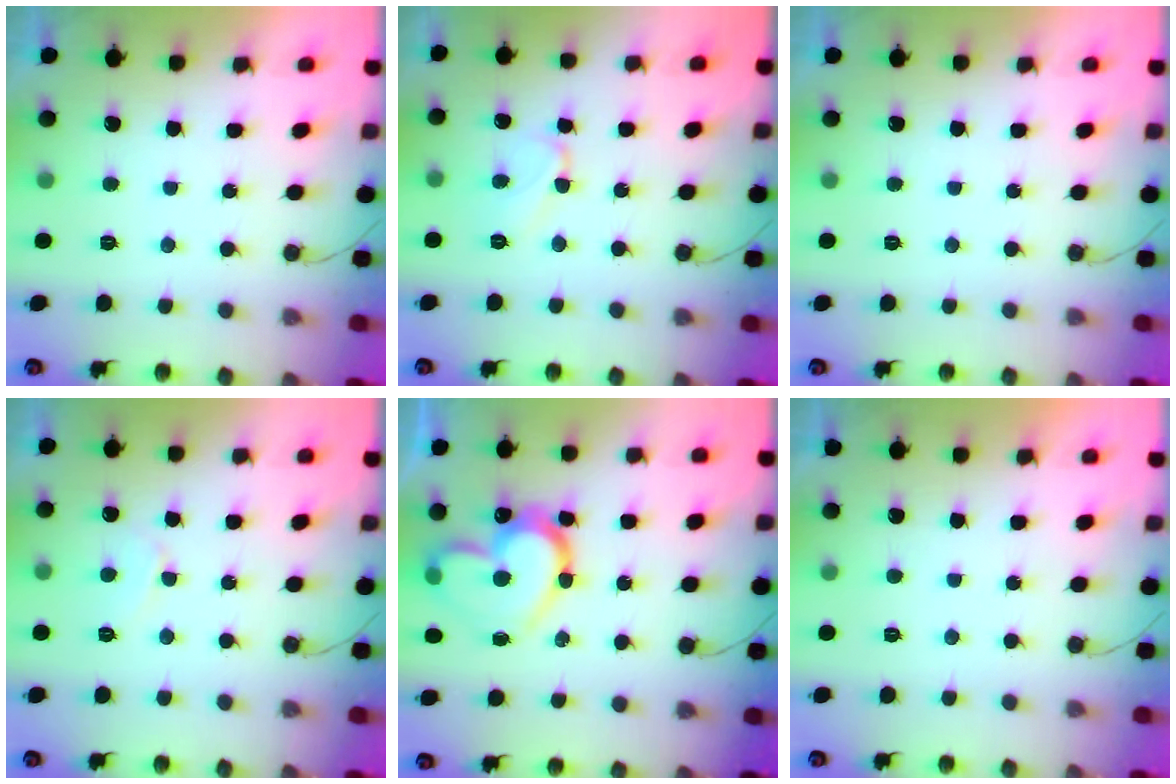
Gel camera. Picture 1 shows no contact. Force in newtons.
{"total": 6.3, "press": 6.3, "slide": 0.6}
{"total": 0.0}
{"total": 3.9, "press": 3.8, "slide": 0.4}
{"total": 18.1, "press": 18.1, "slide": 1.5}
{"total": 1.8, "press": 1.8, "slide": 0.0}